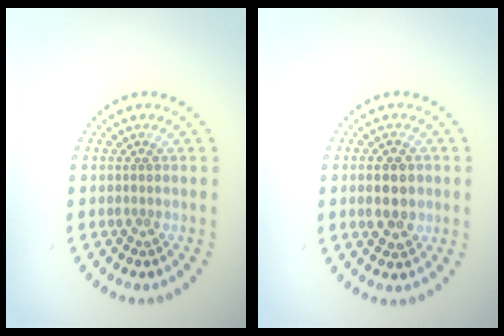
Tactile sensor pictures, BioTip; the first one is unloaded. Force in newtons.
{"total": 3.9, "press": 3.9, "slide": 0.2}